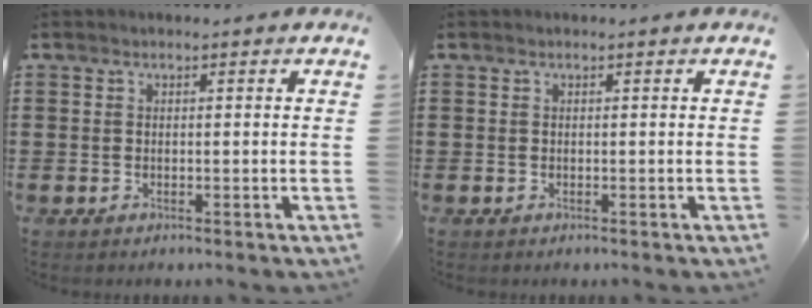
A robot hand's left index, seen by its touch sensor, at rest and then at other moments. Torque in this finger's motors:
{"motor_torque": [0.07, -0.03, 0.00, 0.01]}